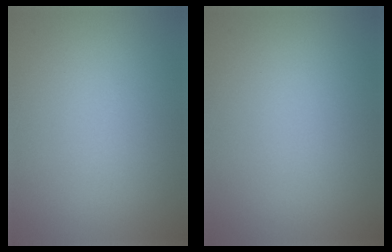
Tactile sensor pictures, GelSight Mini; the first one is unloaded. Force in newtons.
{"total": 0.0}